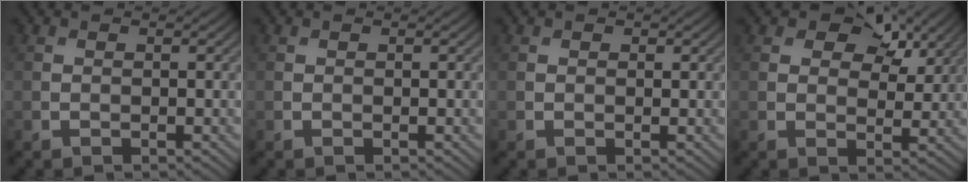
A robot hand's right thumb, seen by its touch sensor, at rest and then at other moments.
{"total": 0.0}
{"total": 0.5, "force": [0.3, 0.4, 0.1], "torque": [0.002, -0.005, 0.003]}
{"total": 7.9, "force": [4.6, 4.5, 4.6], "torque": [-0.066, 0.000, 0.066]}